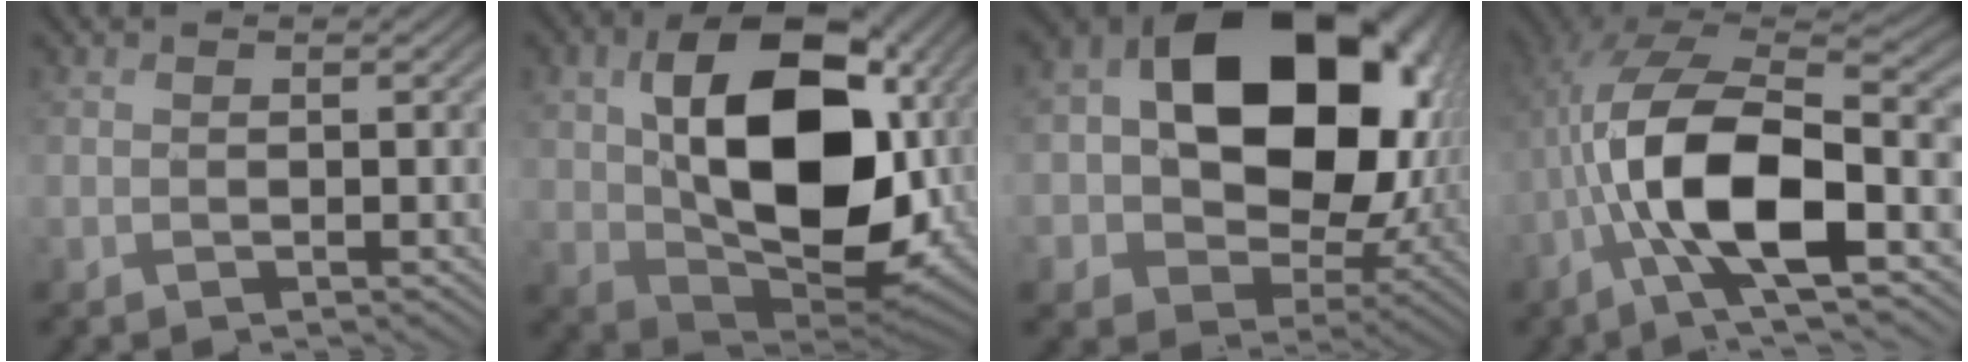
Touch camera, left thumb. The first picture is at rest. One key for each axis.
{"total": 17.5, "fx": 2.3, "fy": 11.3, "fz": 13.2, "tx": -0.231, "ty": -0.010, "tz": 0.054}
{"total": 19.3, "fx": 2.8, "fy": 14.3, "fz": 12.6, "tx": -0.214, "ty": -0.021, "tz": 0.067}
{"total": 14.2, "fx": -3.4, "fy": 5.5, "fz": 12.6, "tx": -0.242, "ty": 0.001, "tz": -0.069}